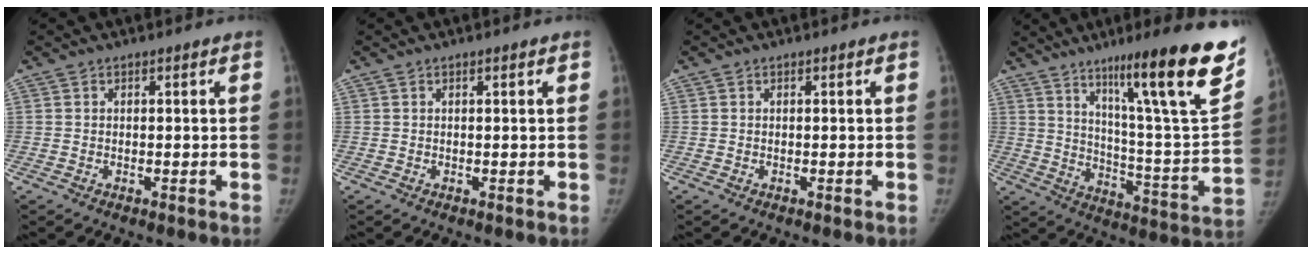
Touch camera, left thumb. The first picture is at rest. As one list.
[{"total": 0.7, "force": [0.4, 0.1, 0.5], "torque": [-0.008, 0.001, 0.006]}, {"total": 0.0}, {"total": 27.8, "force": [16.4, 3.1, 22.3], "torque": [-0.303, -0.068, 0.252]}]